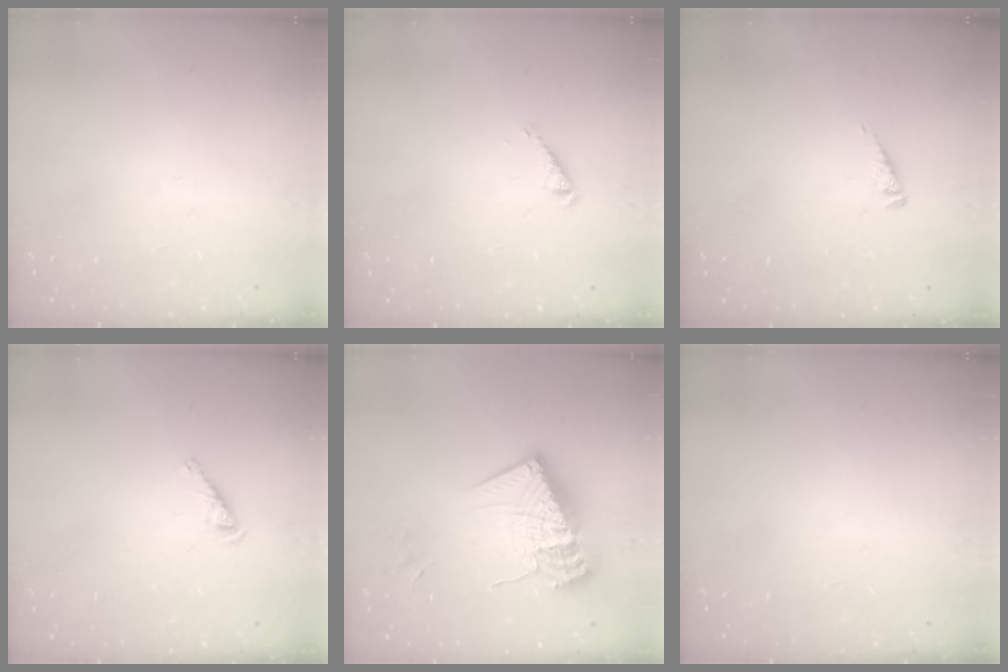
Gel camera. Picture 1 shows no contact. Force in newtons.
{"total": 2.6, "press": 2.6, "slide": 0.5}
{"total": 2.0, "press": 2.0, "slide": 0.2}
{"total": 2.8, "press": 2.8, "slide": 0.5}
{"total": 20.8, "press": 20.7, "slide": 2.2}
{"total": 0.0}